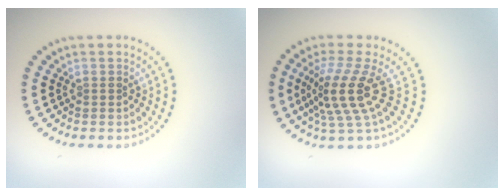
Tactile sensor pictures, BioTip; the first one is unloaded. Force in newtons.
{"total": 4.6, "press": 3.3, "slide": 3.3}